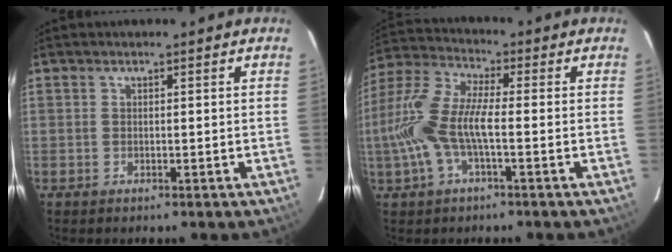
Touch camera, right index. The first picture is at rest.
{"total": 12.0, "force": [-2.4, 3.4, 11.3], "torque": [-0.247, 0.004, -0.049]}